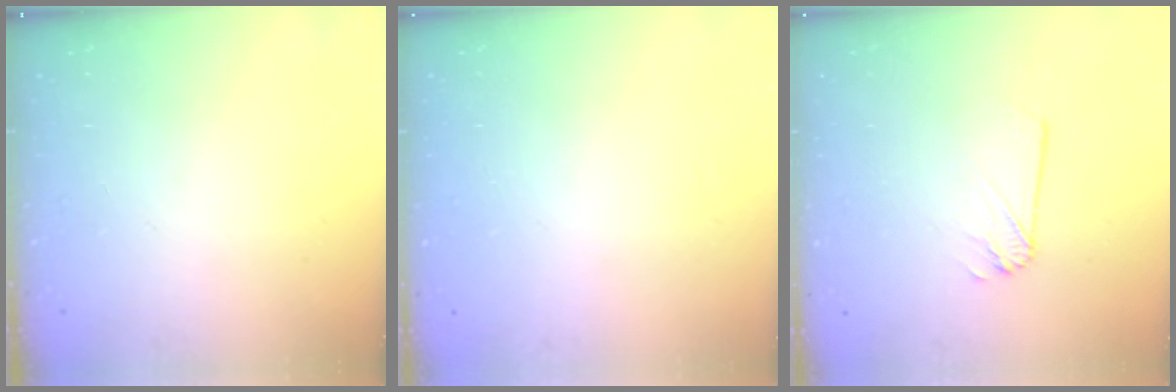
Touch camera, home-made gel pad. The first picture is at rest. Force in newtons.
{"total": 0.0}
{"total": 1.6, "press": 1.6, "slide": 0.0}